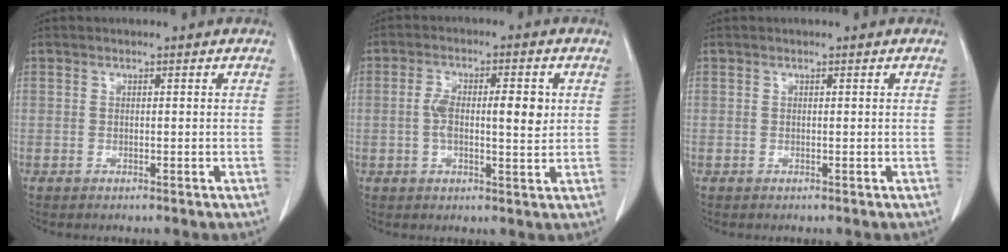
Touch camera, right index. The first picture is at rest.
{"total": 7.6, "force": [0.7, 2.4, 7.2], "torque": [-0.130, 0.011, 0.011]}
{"total": 0.0}